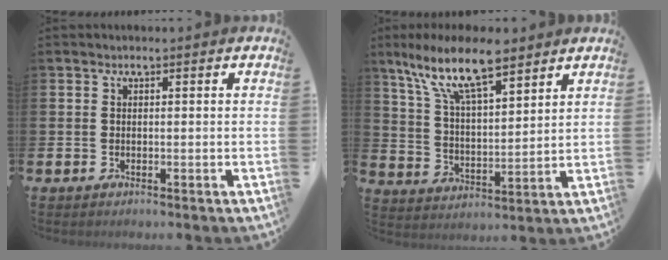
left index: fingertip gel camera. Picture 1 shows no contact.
{"total": 11.5, "force": [8.8, 3.3, 6.6], "torque": [-0.139, -0.031, 0.154]}